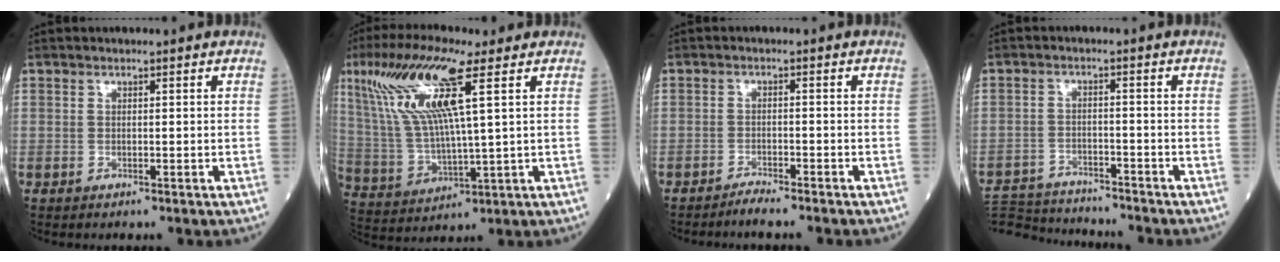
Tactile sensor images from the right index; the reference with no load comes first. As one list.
[{"total": 14.9, "force": [6.4, 1.5, 13.4], "torque": [-0.296, 0.012, 0.125]}, {"total": 2.4, "force": [-2.2, -0.3, 0.7], "torque": [-0.016, -0.003, -0.039]}, {"total": 12.1, "force": [-11.7, 1.3, 2.5], "torque": [-0.049, 0.004, -0.184]}]